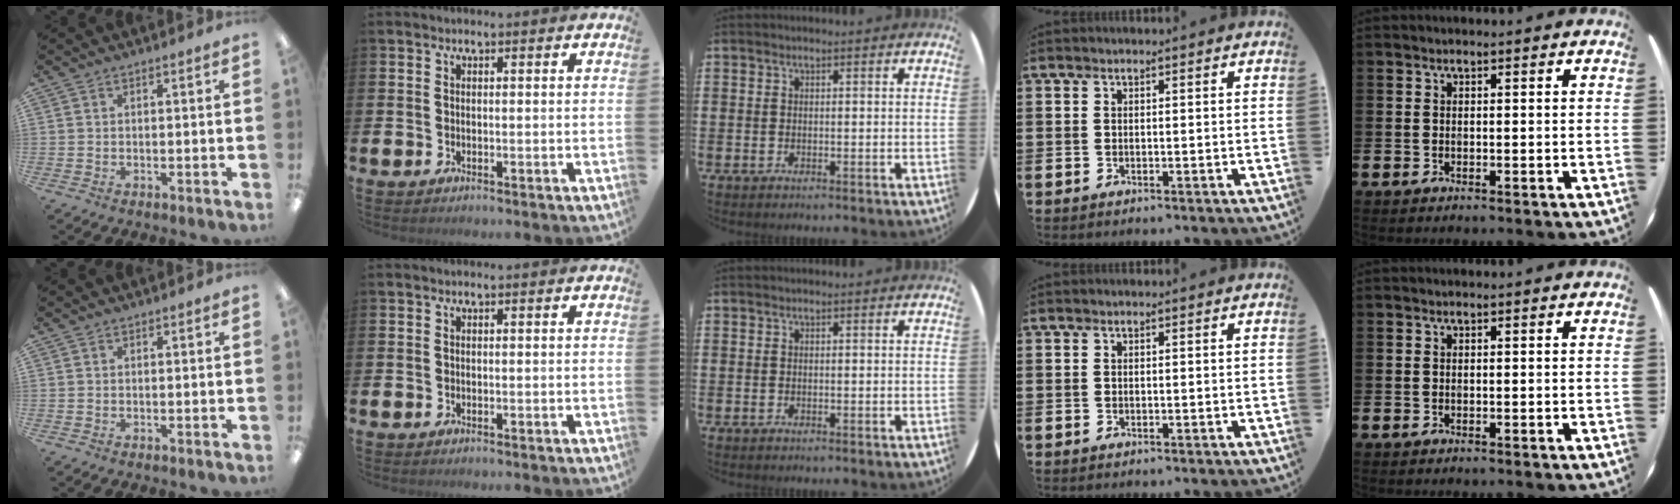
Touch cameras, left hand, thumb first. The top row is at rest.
{}